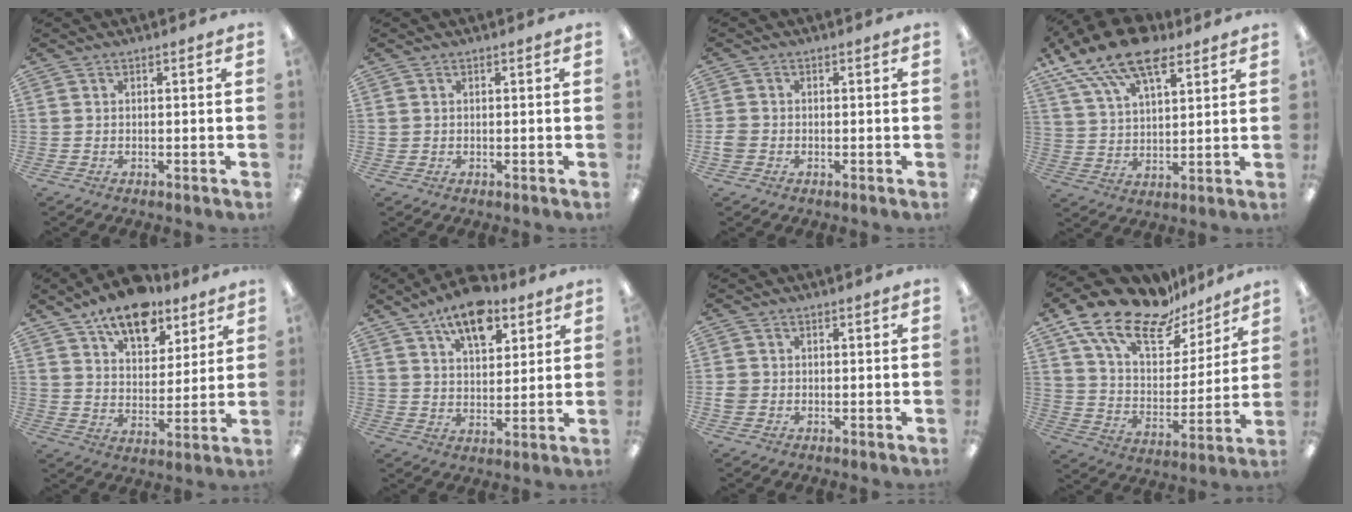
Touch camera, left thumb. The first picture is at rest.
{"total": 0.8, "force": [0.3, 0.7, 0.1], "torque": [-0.003, 0.003, 0.006]}
{"total": 2.4, "force": [-0.7, 2.0, 1.1], "torque": [-0.016, 0.005, -0.012]}
{"total": 16.2, "force": [10.9, 7.2, 9.6], "torque": [-0.193, -0.047, 0.193]}
{"total": 13.7, "force": [10.2, 6.7, 6.2], "torque": [-0.089, -0.058, 0.183]}
{"total": 12.0, "force": [7.8, 5.9, 6.9], "torque": [-0.104, -0.034, 0.137]}
{"total": 2.3, "force": [-0.3, 2.2, 0.7], "torque": [-0.011, 0.003, -0.006]}
{"total": 18.0, "force": [13.6, 7.8, 8.9], "torque": [-0.170, -0.094, 0.240]}